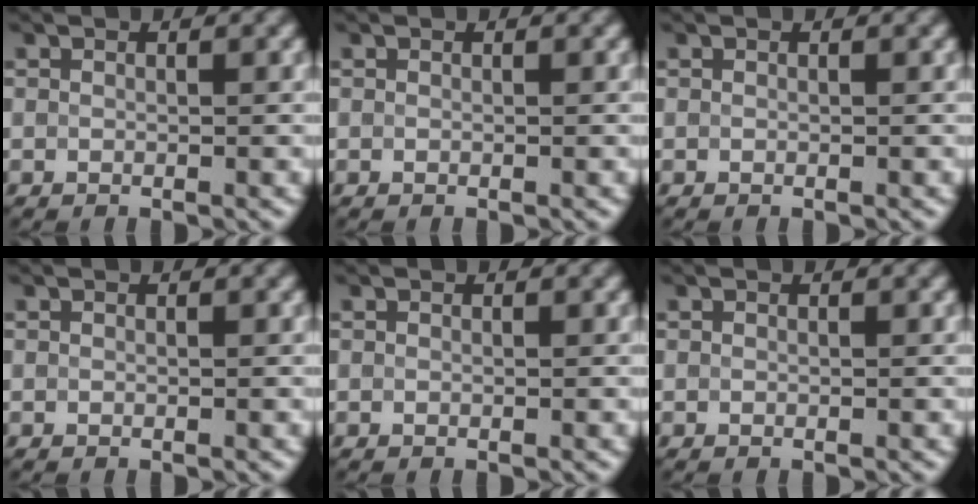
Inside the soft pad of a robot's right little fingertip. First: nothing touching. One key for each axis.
{"total": 0.0}
{"total": 0.0}
{"total": 0.0}
{"total": 0.0}
{"total": 0.0}